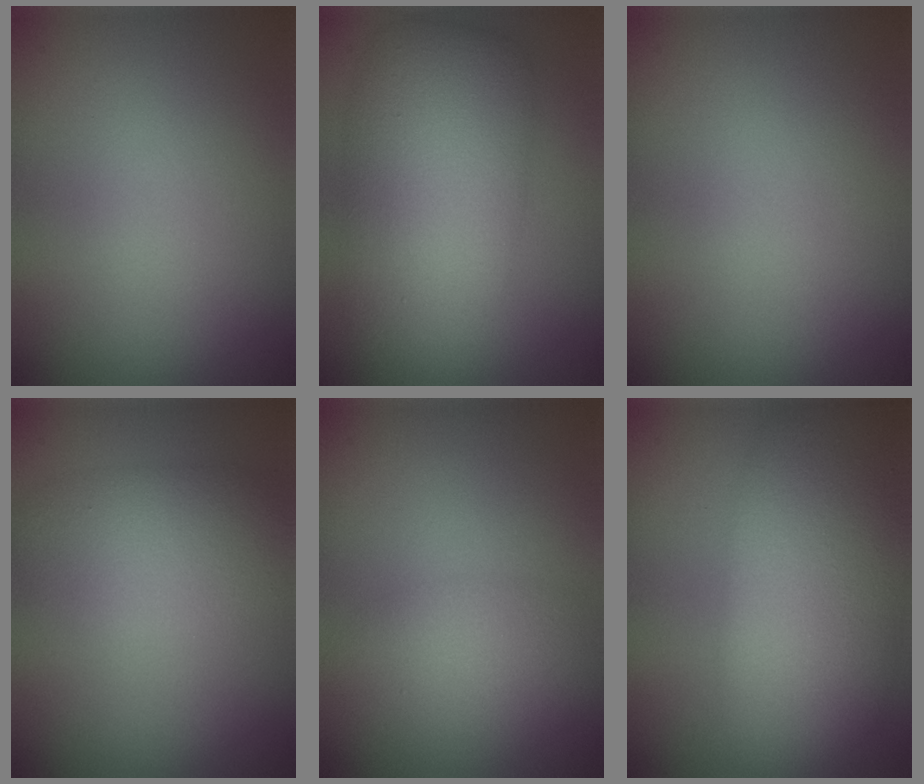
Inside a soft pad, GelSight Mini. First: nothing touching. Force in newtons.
{"total": 9.7, "press": 9.7, "slide": 0.2}
{"total": 0.0}
{"total": 4.8, "press": 4.8, "slide": 0.3}
{"total": 2.7, "press": 2.7, "slide": 0.1}
{"total": 10.6, "press": 10.6, "slide": 0.7}